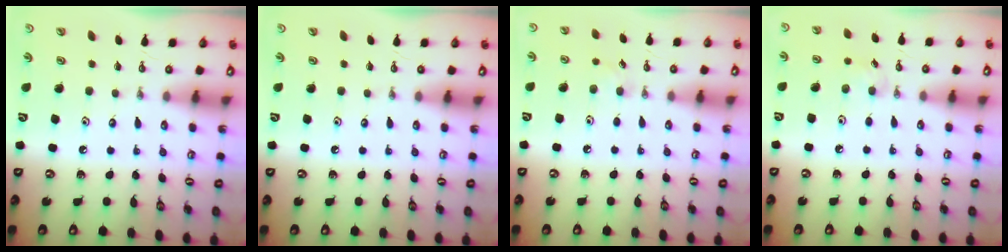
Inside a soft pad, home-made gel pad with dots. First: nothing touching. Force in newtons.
{"total": 0.0}
{"total": 5.7, "press": 5.6, "slide": 1.5}
{"total": 5.7, "press": 5.5, "slide": 1.4}